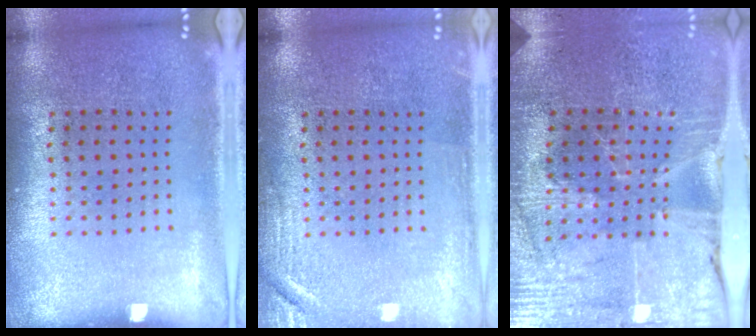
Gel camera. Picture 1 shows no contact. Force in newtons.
{"total": 2.1, "press": 2.0, "slide": 0.4}
{"total": 3.2, "press": 3.2, "slide": 0.2}